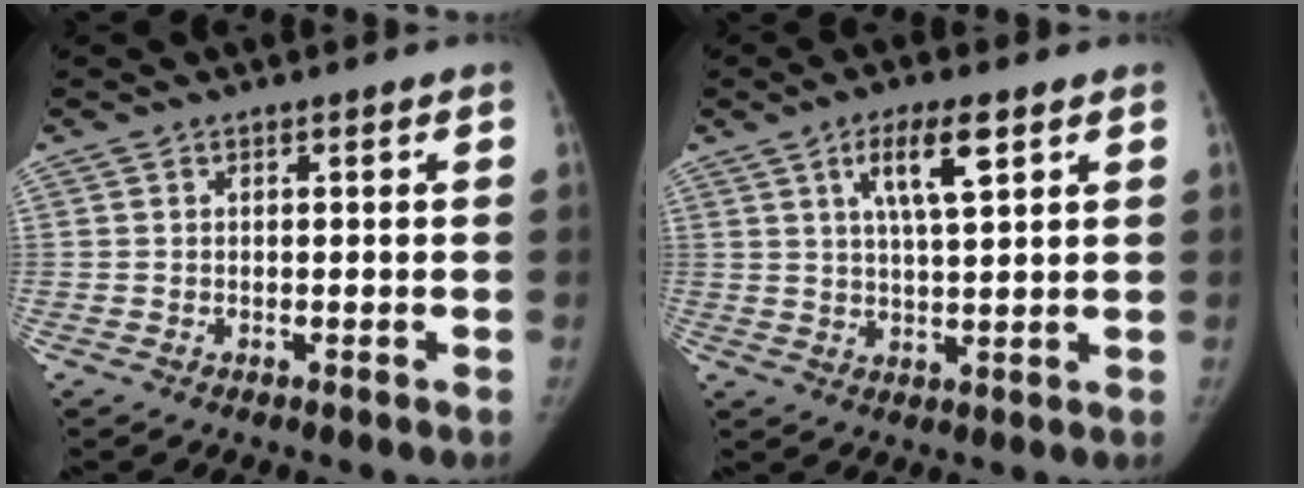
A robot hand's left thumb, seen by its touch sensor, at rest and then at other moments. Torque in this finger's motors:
{"motor_torque": [-0.02, 0.12, 0.67, -0.31, 0.09]}